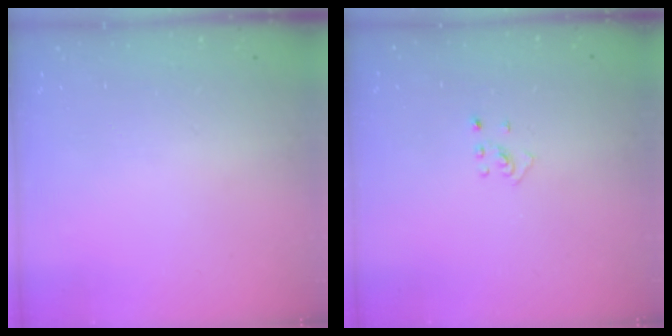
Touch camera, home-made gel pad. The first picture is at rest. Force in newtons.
{"total": 2.7, "press": 2.6, "slide": 0.6}